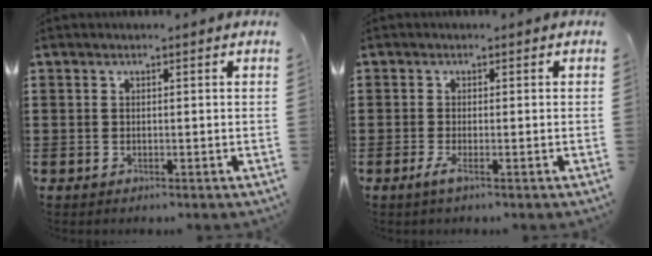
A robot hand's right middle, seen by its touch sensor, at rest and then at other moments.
{"total": 1.6, "force": [-0.5, 0.1, 1.5], "torque": [-0.035, -0.007, -0.011]}